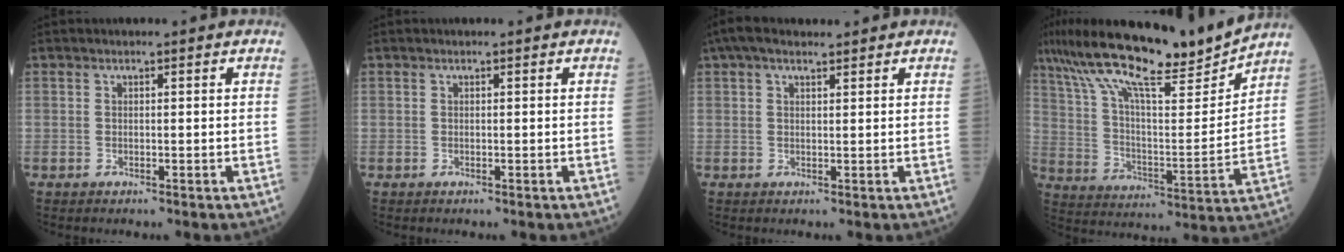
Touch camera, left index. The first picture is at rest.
{"total": 0.0}
{"total": 5.2, "force": [3.9, 1.7, 3.0], "torque": [-0.064, 0.039, 0.073]}
{"total": 19.0, "force": [16.3, 1.2, 9.8], "torque": [-0.180, 0.007, 0.275]}